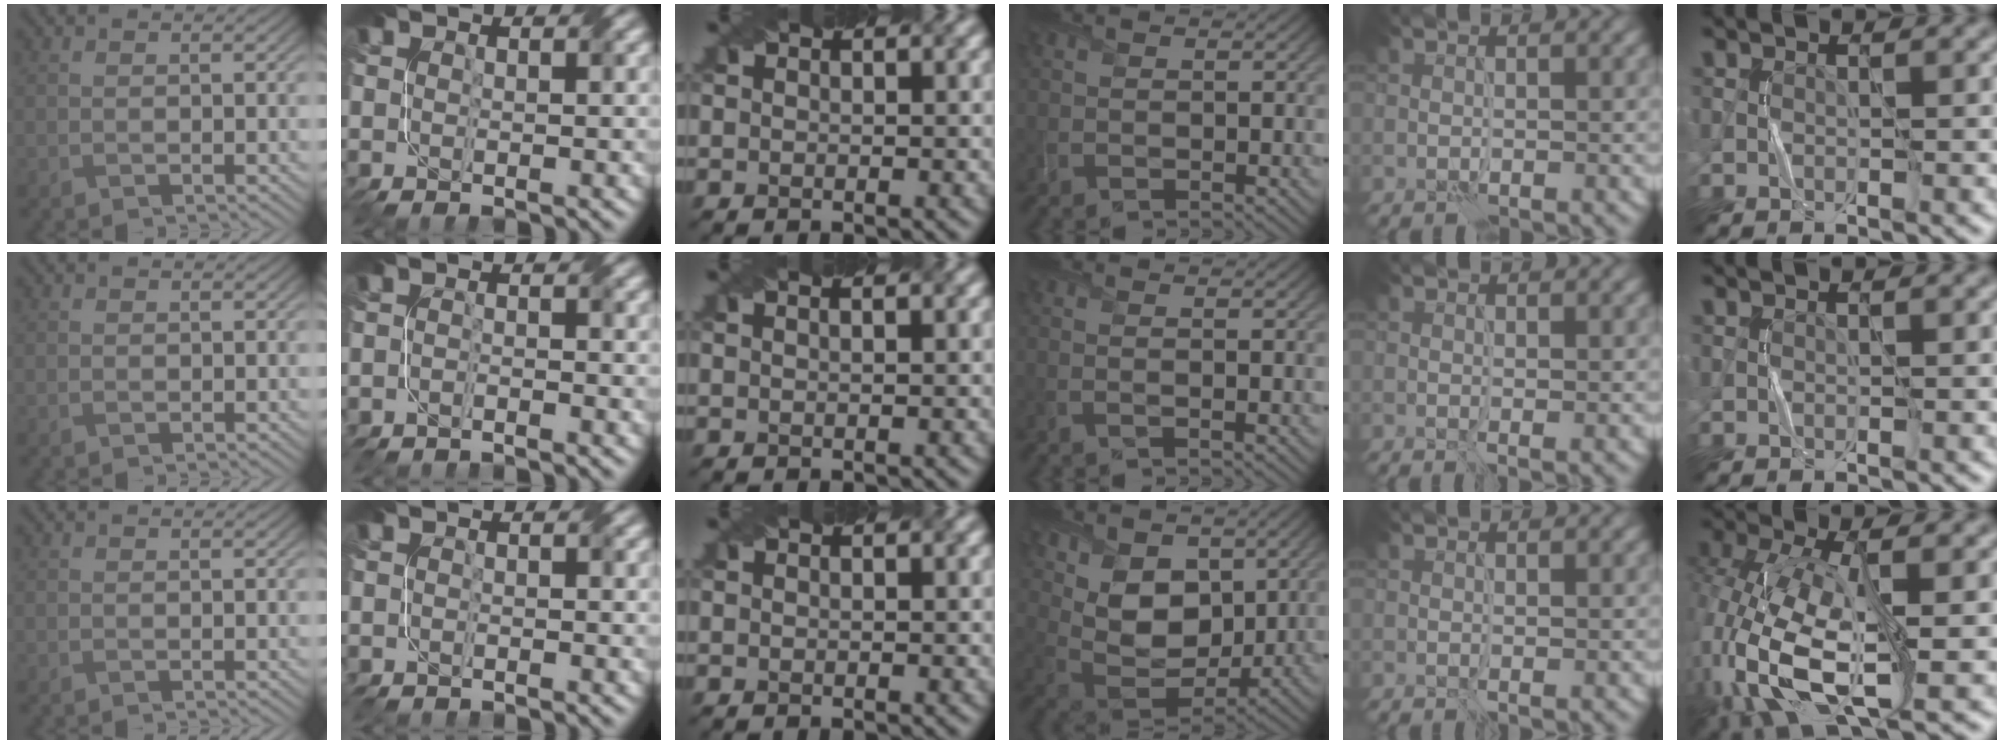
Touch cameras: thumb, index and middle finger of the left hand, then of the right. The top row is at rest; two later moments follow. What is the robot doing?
{"motion": "fold", "object": "netting"}